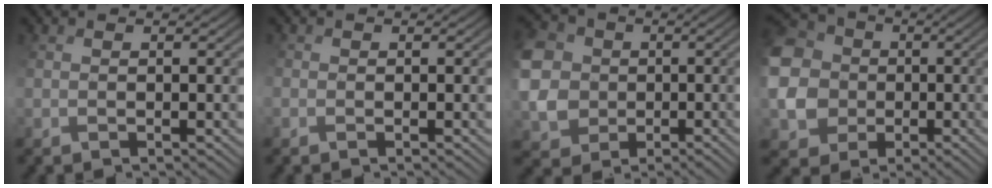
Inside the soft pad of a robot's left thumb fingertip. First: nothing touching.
{"total": 0.7, "force": [-0.4, 0.5, 0.3], "torque": [-0.011, 0.000, -0.004]}
{"total": 8.6, "force": [0.7, 7.7, 3.8], "torque": [-0.134, -0.006, 0.010]}
{"total": 14.7, "force": [0.8, 13.7, 5.1], "torque": [-0.210, 0.010, -0.008]}